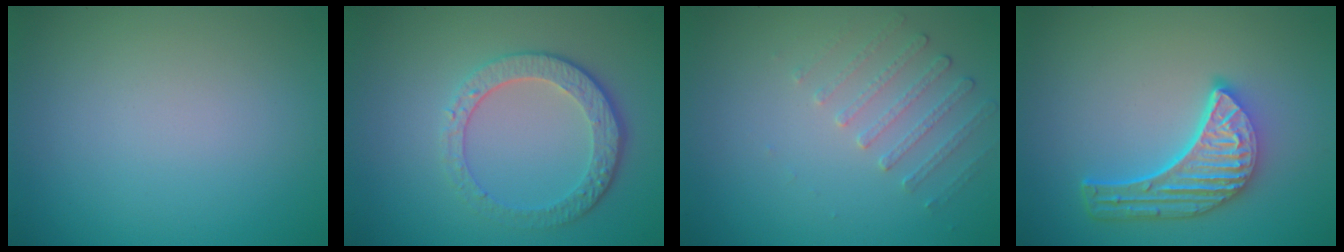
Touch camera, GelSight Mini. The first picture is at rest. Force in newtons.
{"total": 4.5, "press": 3.2, "slide": 3.2}
{"total": 1.7, "press": 1.2, "slide": 1.2}
{"total": 5.7, "press": 4.2, "slide": 3.8}